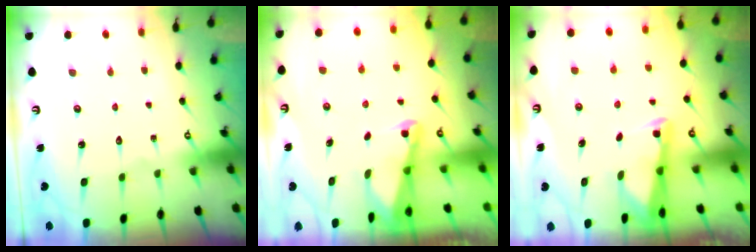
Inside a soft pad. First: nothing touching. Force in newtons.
{"total": 2.1, "press": 2.1, "slide": 0.3}
{"total": 2.5, "press": 2.5, "slide": 0.3}